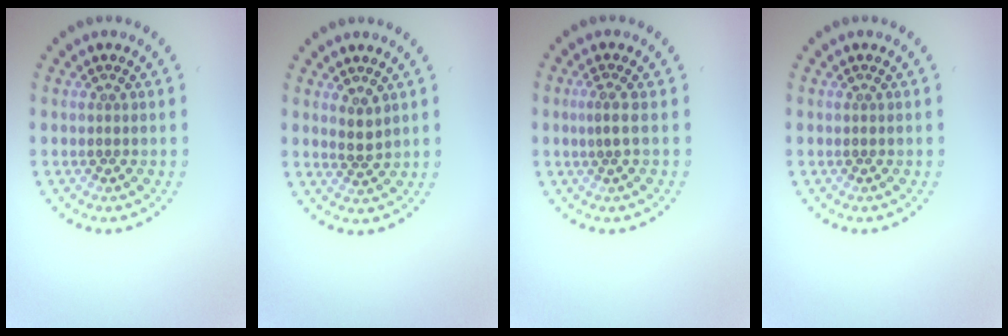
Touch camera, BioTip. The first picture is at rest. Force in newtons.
{"total": 1.6, "press": 1.3, "slide": 0.9}
{"total": 1.2, "press": 0.6, "slide": 1.0}
{"total": 0.0}